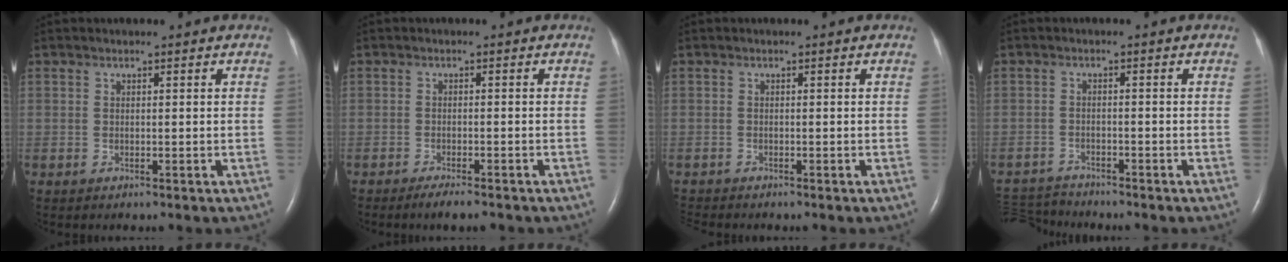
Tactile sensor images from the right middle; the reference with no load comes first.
{"total": 3.7, "force": [-2.9, 0.5, 2.2], "torque": [-0.032, -0.006, -0.042]}
{"total": 1.7, "force": [-1.7, 0.3, 0.4], "torque": [-0.009, -0.005, -0.025]}
{"total": 5.7, "force": [-5.7, 0.4, -0.1], "torque": [0.000, -0.009, -0.102]}